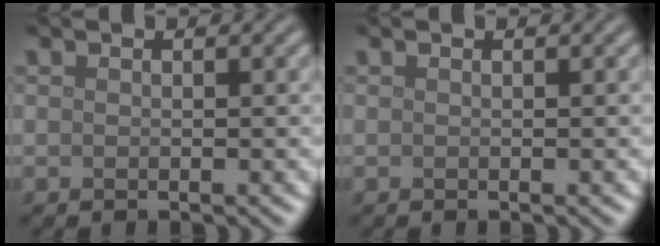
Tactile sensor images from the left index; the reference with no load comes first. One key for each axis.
{"total": 0.0}